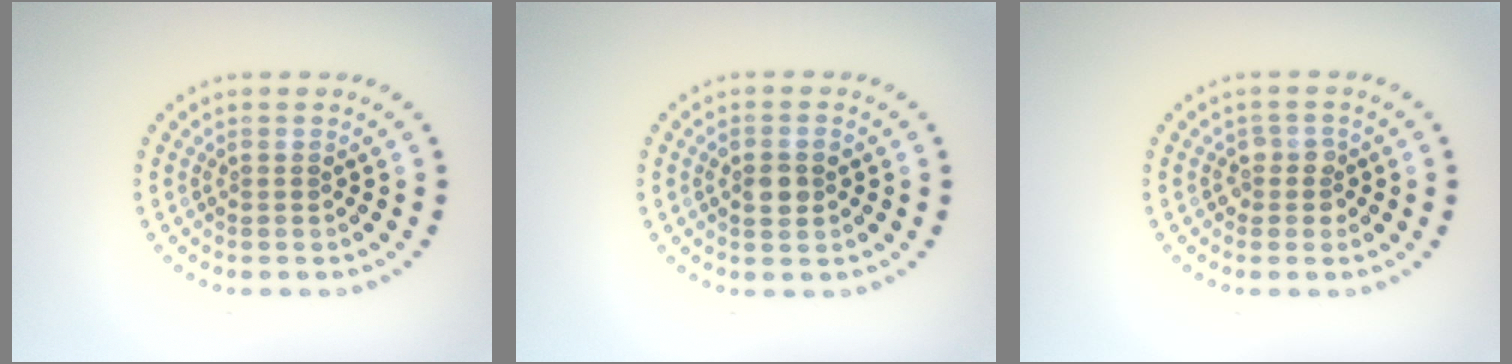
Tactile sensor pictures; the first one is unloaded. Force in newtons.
{"total": 2.1, "press": 2.0, "slide": 0.3}
{"total": 1.7, "press": 1.6, "slide": 0.7}